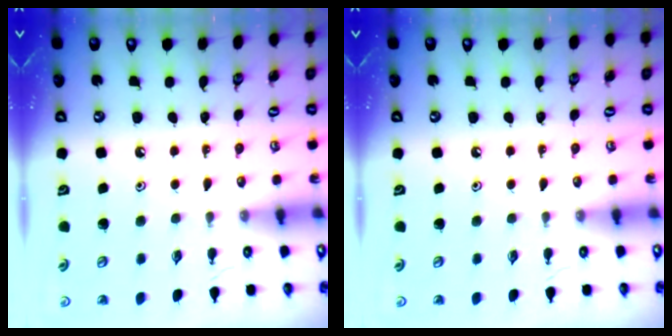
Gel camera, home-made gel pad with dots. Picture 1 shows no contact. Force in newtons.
{"total": 0.0}